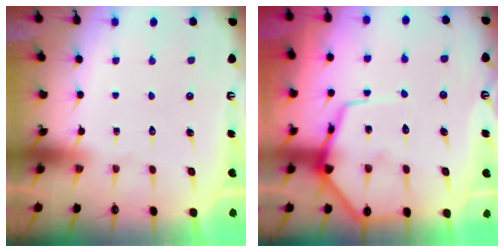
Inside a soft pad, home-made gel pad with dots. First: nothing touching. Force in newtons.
{"total": 11.0, "press": 10.9, "slide": 1.0}